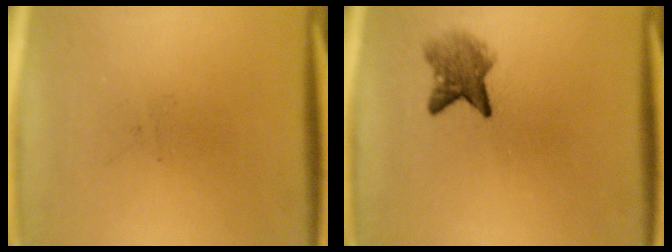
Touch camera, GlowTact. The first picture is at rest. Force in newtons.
{"total": 4.0}